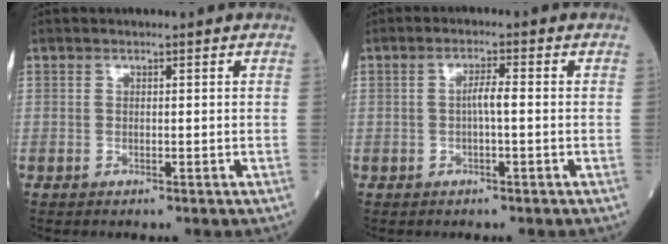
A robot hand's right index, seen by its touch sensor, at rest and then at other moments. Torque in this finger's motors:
{"motor_torque": [0.44, -0.06, 0.34, 0.09]}